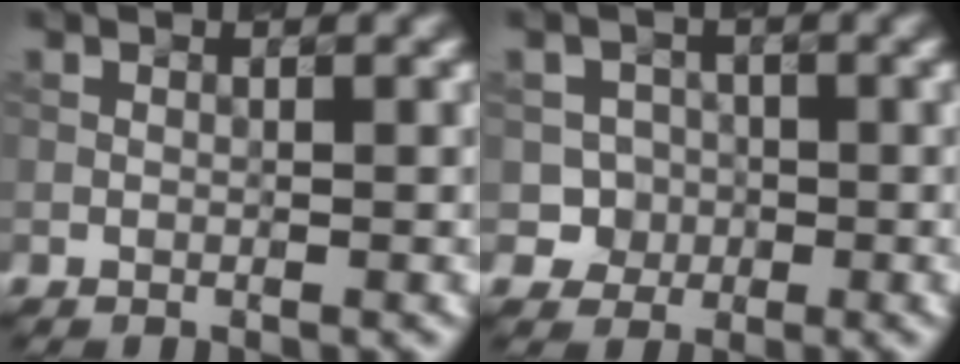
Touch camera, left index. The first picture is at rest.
{"total": 2.7, "force": [-0.8, 2.5, 0.2], "torque": [0.013, 0.009, -0.019]}